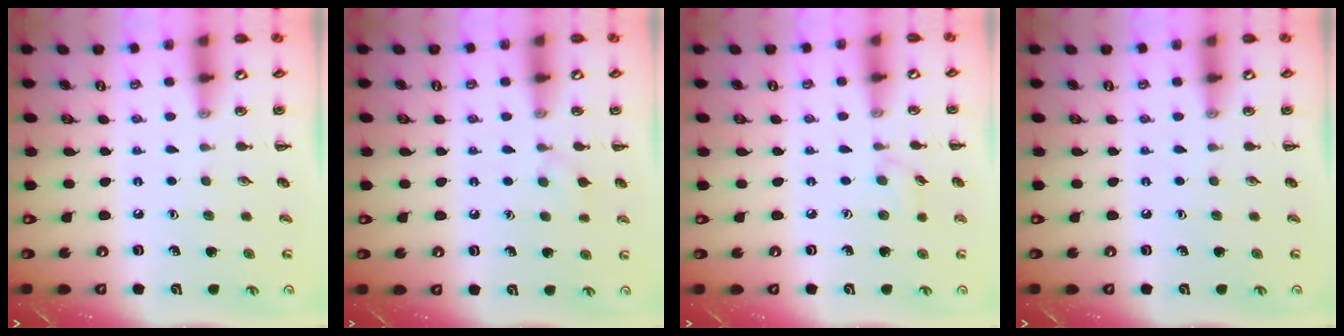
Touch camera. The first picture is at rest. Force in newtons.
{"total": 6.0, "press": 5.7, "slide": 2.0}
{"total": 3.9, "press": 3.6, "slide": 1.5}
{"total": 0.0}